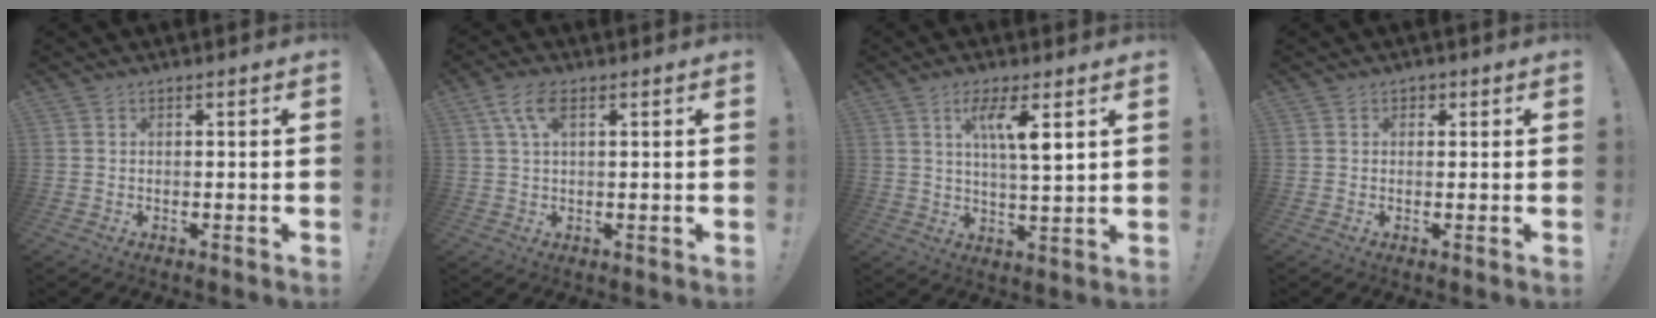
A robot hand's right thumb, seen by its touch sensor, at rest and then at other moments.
{"total": 5.9, "force": [2.3, 2.8, 4.6], "torque": [-0.089, 0.006, 0.045]}
{"total": 9.0, "force": [4.2, 1.2, 7.9], "torque": [-0.135, -0.017, 0.062]}
{"total": 1.4, "force": [0.3, 1.3, 0.5], "torque": [-0.007, 0.003, 0.005]}